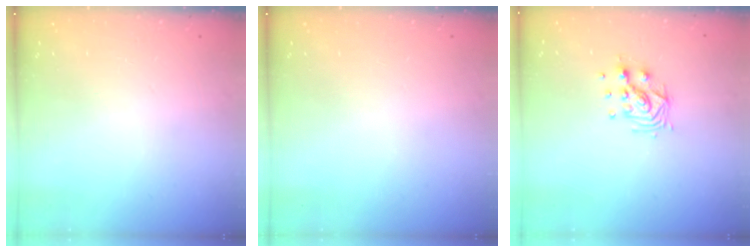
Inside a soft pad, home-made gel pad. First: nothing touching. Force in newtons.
{"total": 0.0}
{"total": 8.4, "press": 8.4, "slide": 0.3}